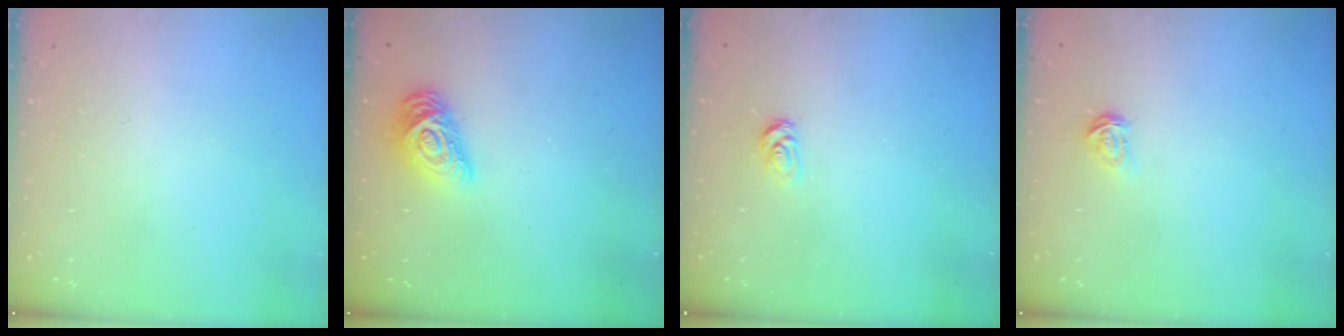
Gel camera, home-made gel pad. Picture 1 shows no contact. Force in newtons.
{"total": 11.3, "press": 11.3, "slide": 0.4}
{"total": 3.4, "press": 3.4, "slide": 0.4}
{"total": 2.1, "press": 2.1, "slide": 0.2}